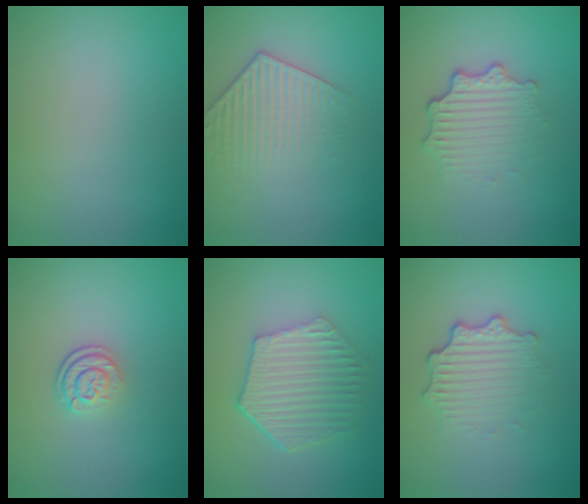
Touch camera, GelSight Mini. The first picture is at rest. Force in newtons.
{"total": 3.2, "press": 2.9, "slide": 1.2}
{"total": 3.4, "press": 2.6, "slide": 2.2}
{"total": 2.6, "press": 1.9, "slide": 1.8}
{"total": 5.7, "press": 4.3, "slide": 3.8}
{"total": 3.4, "press": 2.6, "slide": 2.2}